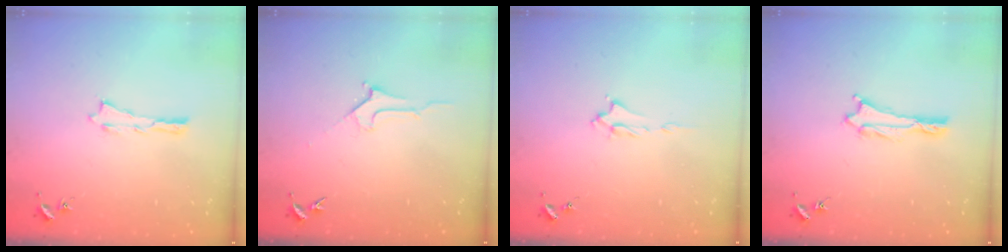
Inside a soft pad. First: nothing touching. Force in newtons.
{"total": 2.8, "press": 2.8, "slide": 0.4}
{"total": 1.6, "press": 1.6, "slide": 0.2}
{"total": 1.0, "press": 1.0, "slide": 0.2}